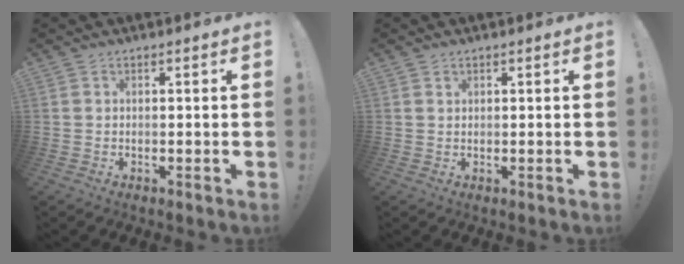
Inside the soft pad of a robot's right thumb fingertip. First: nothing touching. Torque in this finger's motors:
{"motor_torque": [-0.11, 0.06, -0.03, 0.13, -0.01]}